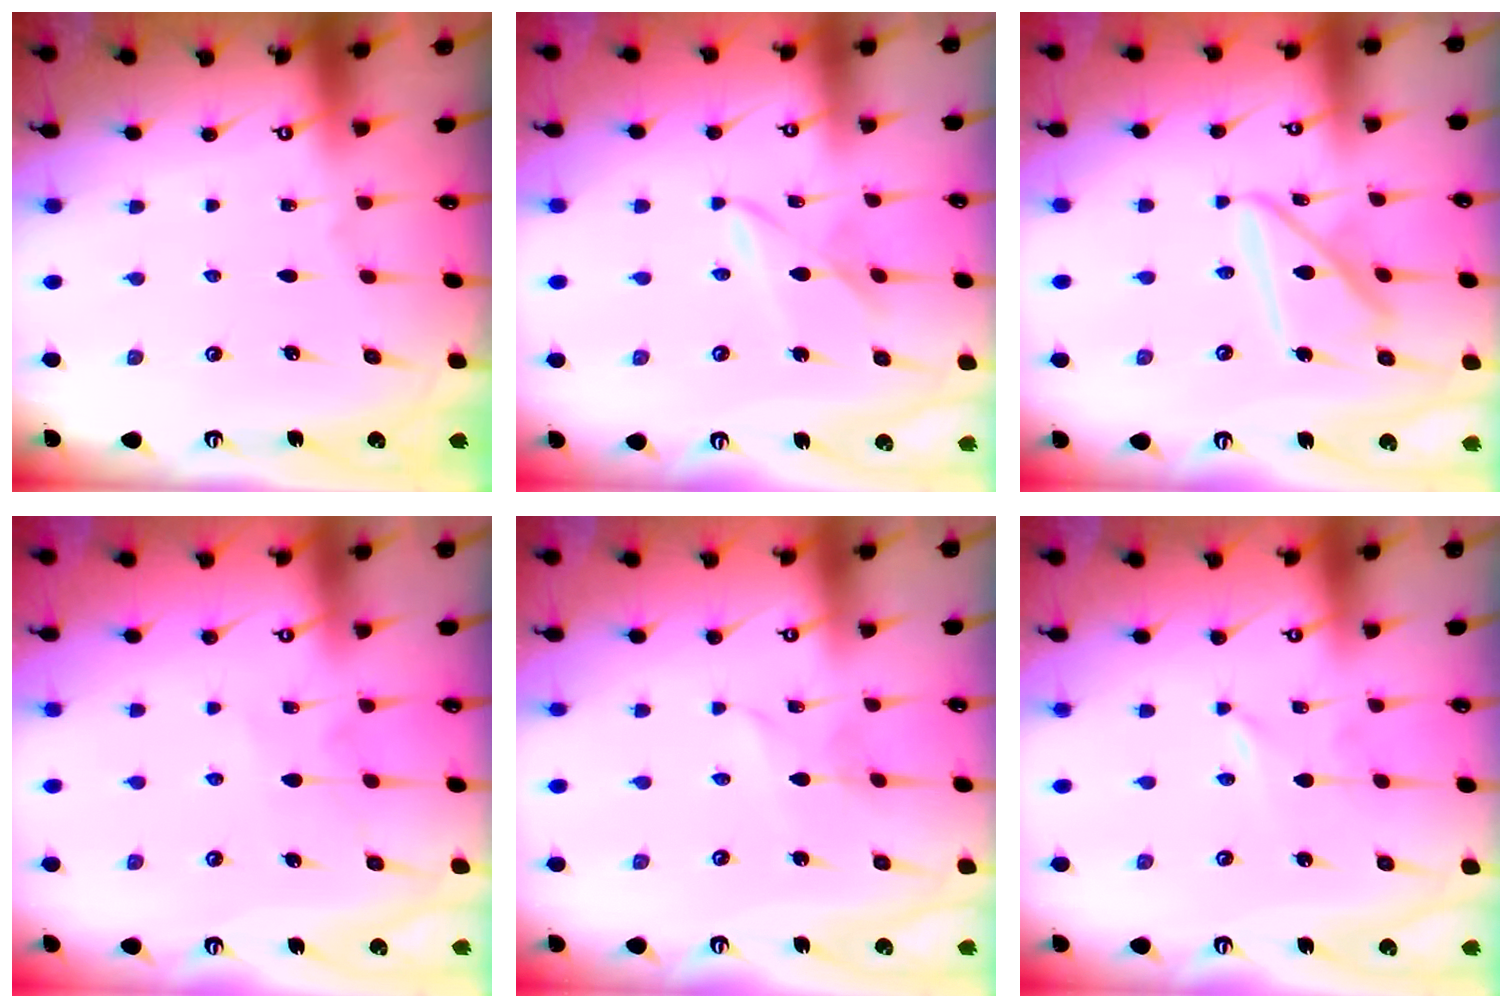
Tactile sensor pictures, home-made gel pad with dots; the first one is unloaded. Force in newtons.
{"total": 4.5, "press": 4.5, "slide": 0.4}
{"total": 14.1, "press": 14.0, "slide": 1.4}
{"total": 6.6, "press": 6.6, "slide": 0.5}
{"total": 1.7, "press": 1.7, "slide": 0.1}
{"total": 0.0}